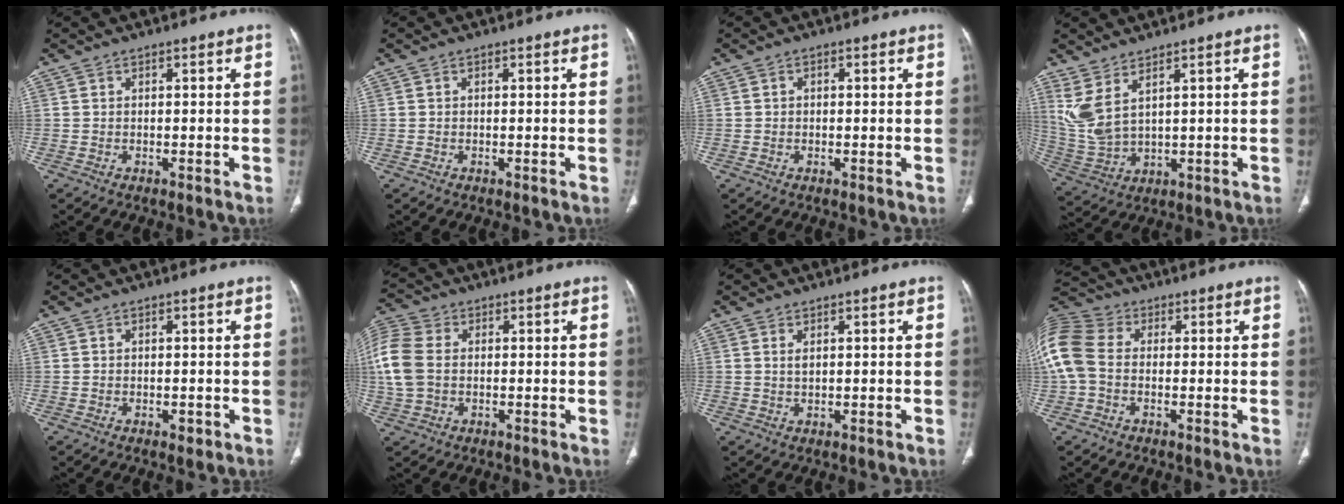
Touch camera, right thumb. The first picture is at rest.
{"total": 0.0}
{"total": 0.6, "force": [0.1, 0.5, 0.3], "torque": [-0.001, 0.002, -0.001]}
{"total": 7.9, "force": [4.2, 2.9, 6.0], "torque": [-0.140, -0.025, 0.102]}
{"total": 1.2, "force": [-0.6, 0.8, 0.7], "torque": [-0.005, 0.000, -0.006]}
{"total": 11.9, "force": [0.3, 8.7, 8.1], "torque": [-0.214, 0.015, 0.007]}
{"total": 1.5, "force": [0.6, 0.6, 1.2], "torque": [-0.025, -0.001, 0.016]}
{"total": 14.4, "force": [0.1, 10.8, 9.5], "torque": [-0.244, 0.028, -0.002]}